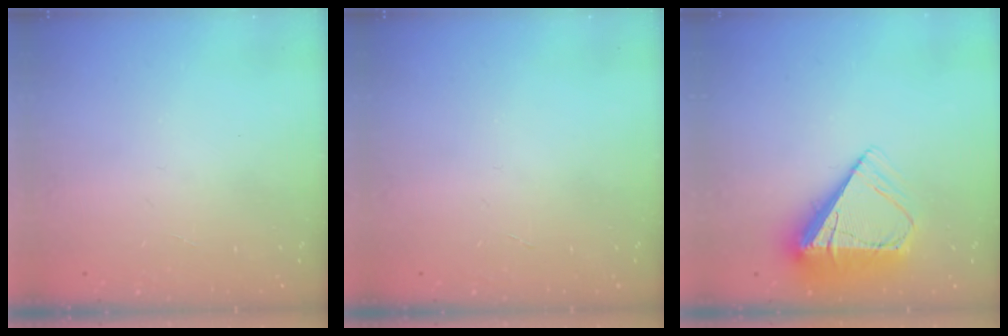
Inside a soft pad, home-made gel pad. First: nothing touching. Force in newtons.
{"total": 0.0}
{"total": 9.8, "press": 9.7, "slide": 1.4}